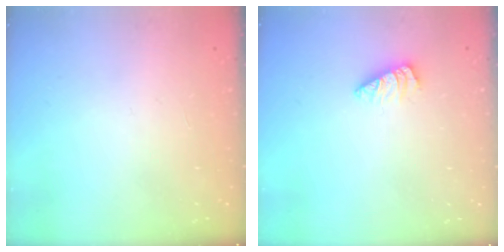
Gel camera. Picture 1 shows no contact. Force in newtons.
{"total": 1.5, "press": 1.5, "slide": 0.3}